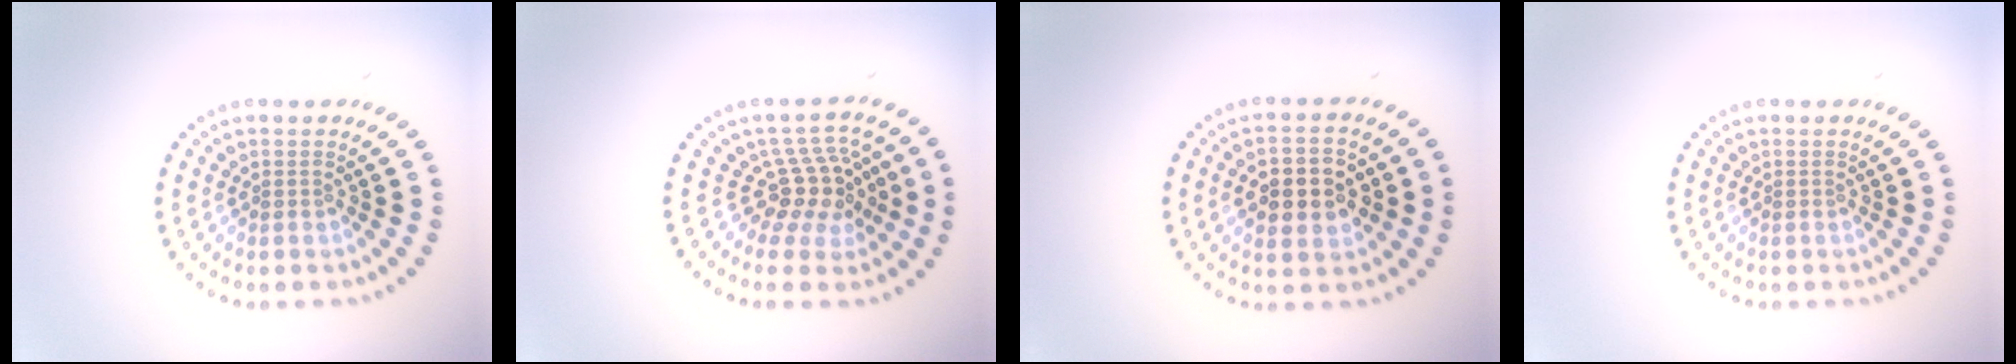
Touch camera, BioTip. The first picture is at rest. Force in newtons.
{"total": 4.1, "press": 3.1, "slide": 2.8}
{"total": 5.1, "press": 5.1, "slide": 0.3}
{"total": 0.0}